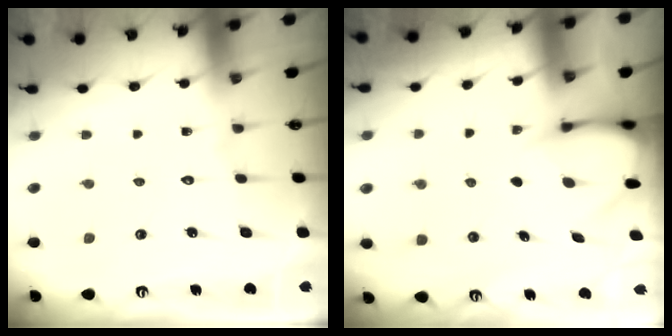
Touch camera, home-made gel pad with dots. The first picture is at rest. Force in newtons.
{"total": 3.3, "press": 3.3, "slide": 0.2}